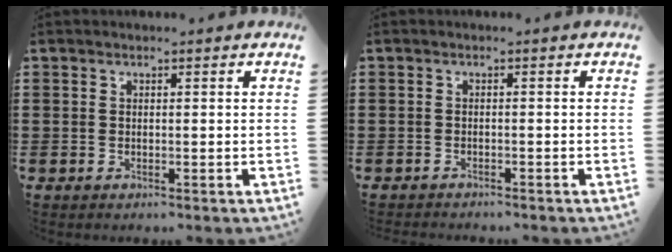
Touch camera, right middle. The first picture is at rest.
{"total": 0.7, "force": [-0.7, 0.1, 0.0], "torque": [-0.002, 0.001, -0.016]}